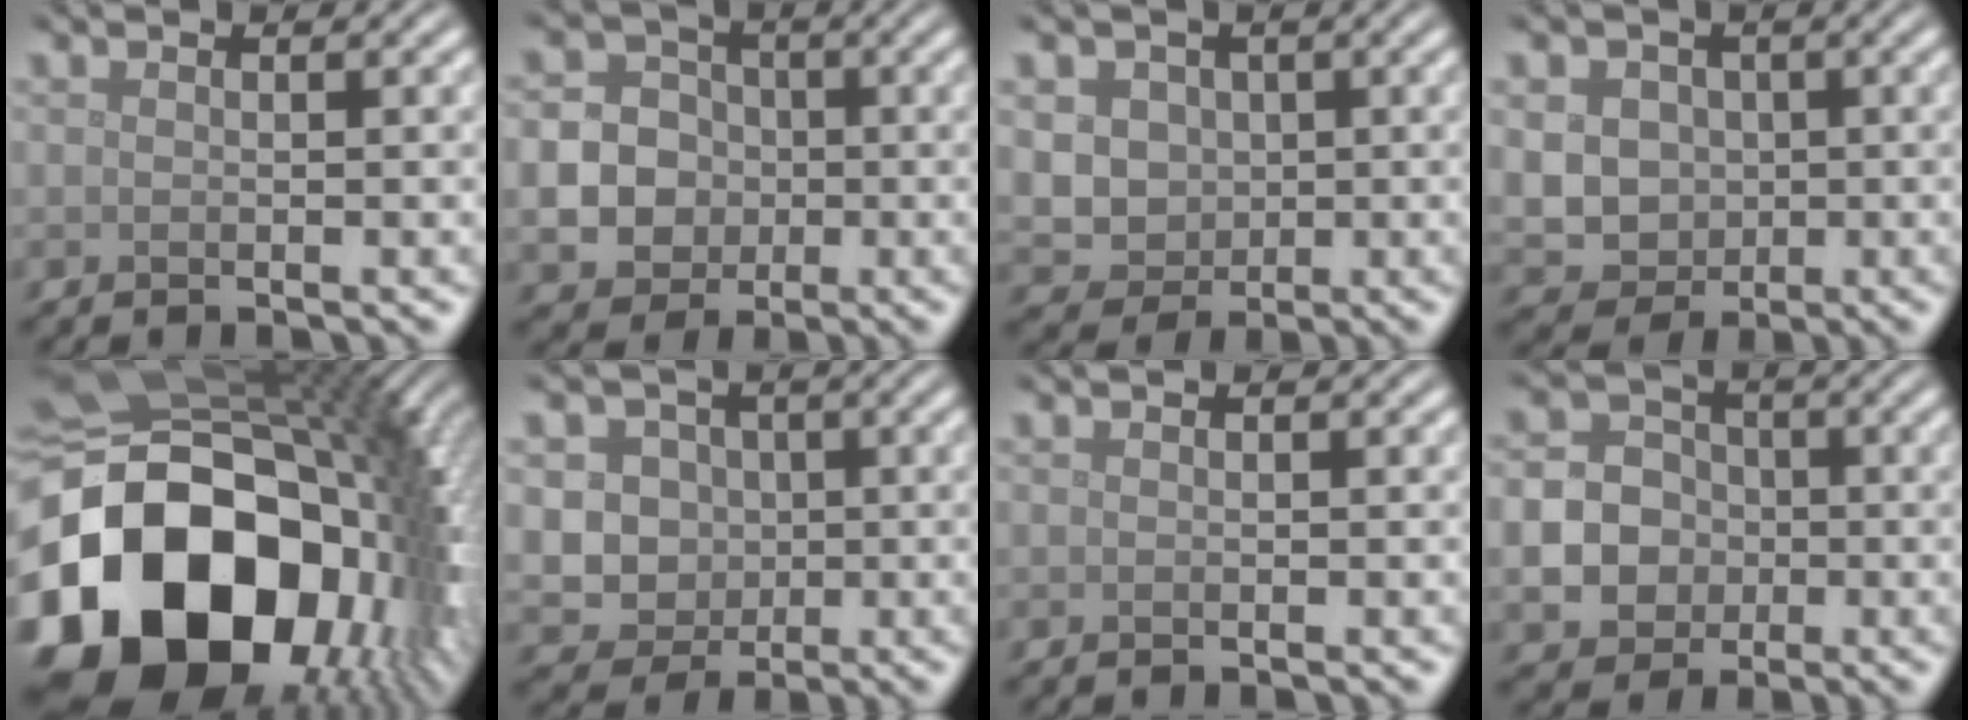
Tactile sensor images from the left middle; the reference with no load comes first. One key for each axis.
{"total": 8.4, "fx": -1.7, "fy": 7.8, "fz": 2.6, "tx": -0.057, "ty": -0.012, "tz": -0.051}
{"total": 4.0, "fx": 0.6, "fy": 3.6, "fz": 1.6, "tx": -0.033, "ty": 0.003, "tz": 0.009}
{"total": 5.1, "fx": 0.4, "fy": 4.6, "fz": 2.1, "tx": -0.042, "ty": 0.013, "tz": -0.004}
{"total": 22.0, "fx": -5.0, "fy": 16.0, "fz": 14.2, "tx": -0.319, "ty": -0.054, "tz": -0.062}
{"total": 6.3, "fx": 0.9, "fy": 5.8, "fz": 2.4, "tx": -0.025, "ty": 0.021, "tz": 0.002}
{"total": 0.0}
{"total": 8.0, "fx": -1.9, "fy": 7.3, "fz": 2.6, "tx": -0.052, "ty": -0.013, "tz": -0.056}